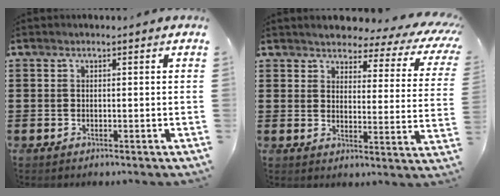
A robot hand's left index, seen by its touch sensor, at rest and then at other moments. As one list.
[{"total": 3.4, "force": [3.2, 0.7, 1.0], "torque": [-0.034, -0.025, 0.047]}]